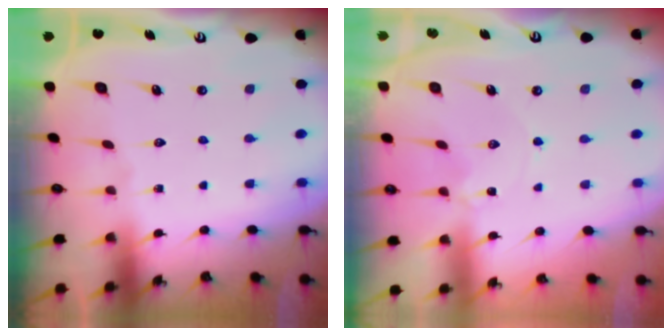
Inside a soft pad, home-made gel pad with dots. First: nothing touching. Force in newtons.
{"total": 0.9, "press": 0.9, "slide": 0.2}